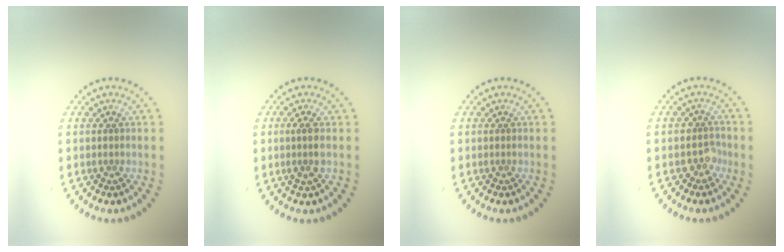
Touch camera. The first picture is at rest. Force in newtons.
{"total": 1.6, "press": 1.4, "slide": 0.8}
{"total": 0.0}
{"total": 1.7, "press": 1.4, "slide": 1.0}